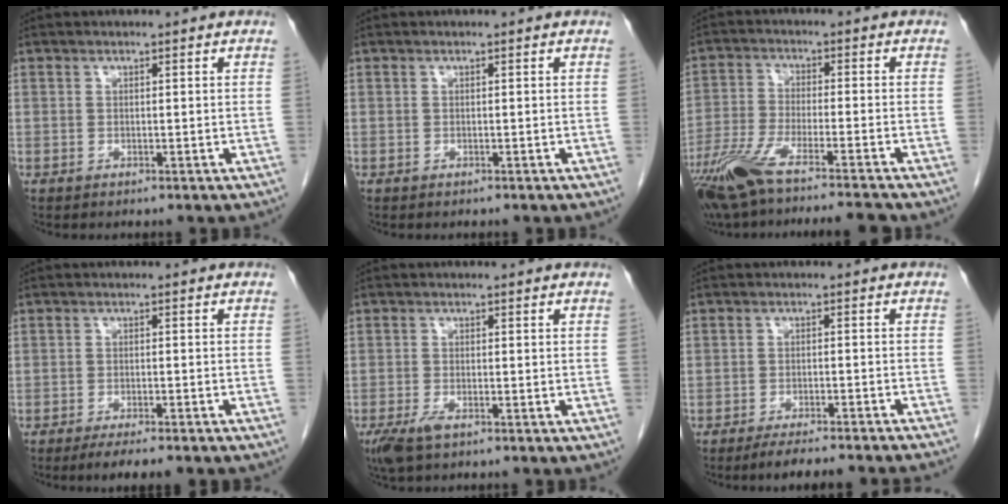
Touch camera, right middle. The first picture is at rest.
{"total": 0.0}
{"total": 14.9, "force": [-12.1, 0.4, 8.7], "torque": [-0.172, -0.034, -0.204]}
{"total": 6.3, "force": [-5.1, 0.7, 3.7], "torque": [-0.044, -0.011, -0.070]}
{"total": 3.4, "force": [-2.1, 1.1, 2.5], "torque": [-0.058, -0.007, -0.037]}
{"total": 10.4, "force": [-9.4, -0.3, 4.4], "torque": [-0.042, -0.017, -0.129]}